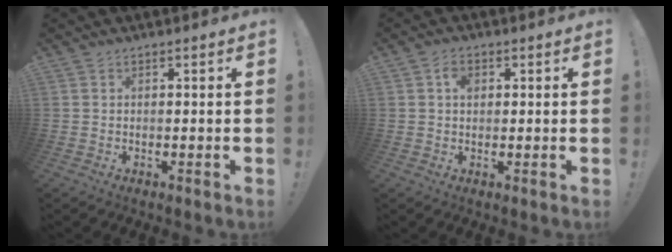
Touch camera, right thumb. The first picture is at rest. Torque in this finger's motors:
{"motor_torque": [0.04, 0.05, 0.16, -0.09, 0.01]}